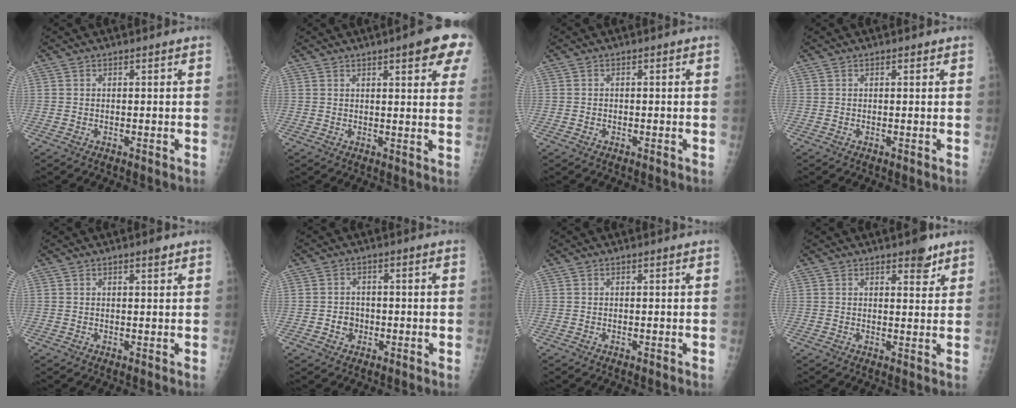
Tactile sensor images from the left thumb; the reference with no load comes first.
{"total": 10.0, "force": [5.3, 2.3, 8.2], "torque": [-0.072, -0.013, 0.059]}
{"total": 0.7, "force": [-0.4, 0.5, 0.0], "torque": [0.004, 0.005, -0.008]}
{"total": 0.5, "force": [0.3, 0.3, 0.4], "torque": [-0.004, -0.001, 0.003]}
{"total": 1.4, "force": [1.0, 0.3, 1.0], "torque": [-0.012, -0.004, 0.014]}
{"total": 2.9, "force": [-1.0, 2.6, 0.9], "torque": [0.005, 0.008, -0.018]}
{"total": 0.0}
{"total": 4.2, "force": [2.8, 1.8, 2.5], "torque": [-0.015, -0.015, 0.036]}